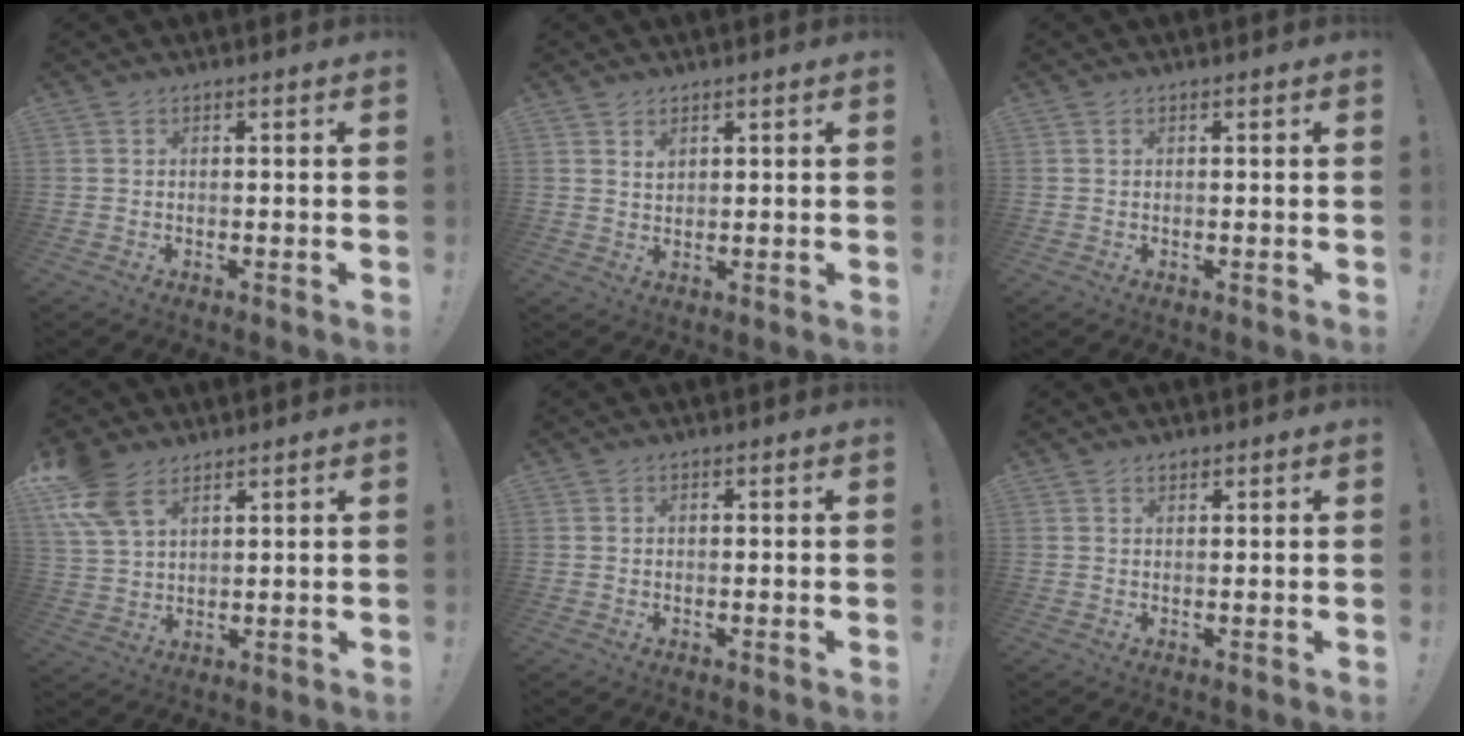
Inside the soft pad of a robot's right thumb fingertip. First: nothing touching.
{"total": 2.2, "force": [1.7, 1.2, 0.7], "torque": [-0.002, -0.012, 0.029]}
{"total": 0.0}
{"total": 10.8, "force": [6.7, 6.1, 5.9], "torque": [-0.119, -0.026, 0.134]}
{"total": 0.5, "force": [0.1, 0.5, 0.1], "torque": [-0.001, 0.002, 0.001]}
{"total": 1.1, "force": [0.8, 0.6, 0.3], "torque": [-0.002, -0.003, 0.016]}